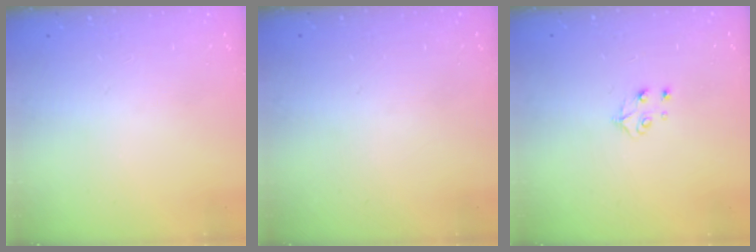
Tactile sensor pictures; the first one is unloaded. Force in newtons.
{"total": 0.0}
{"total": 4.5, "press": 4.5, "slide": 0.4}